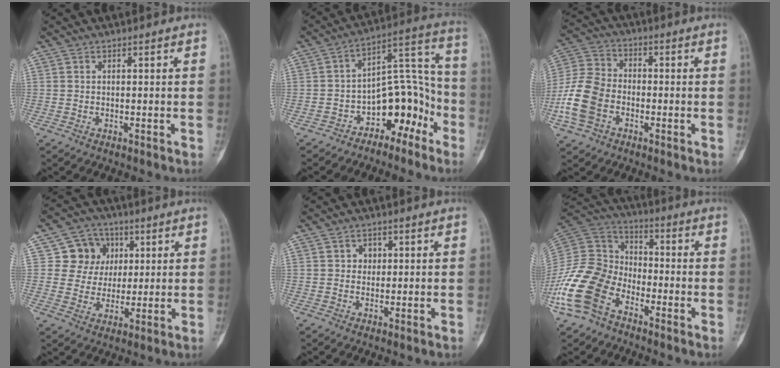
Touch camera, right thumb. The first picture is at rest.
{"total": 12.0, "force": [-6.5, 7.3, 6.9], "torque": [-0.048, 0.113, -0.103]}
{"total": 12.2, "force": [-3.7, 8.9, 7.6], "torque": [-0.161, 0.026, -0.079]}
{"total": 9.5, "force": [2.9, 8.7, 2.4], "torque": [0.005, -0.001, 0.047]}
{"total": 2.3, "force": [0.6, 2.0, 0.8], "torque": [0.002, 0.001, 0.006]}
{"total": 17.6, "force": [-8.7, 11.7, 9.9], "torque": [-0.198, 0.056, -0.179]}